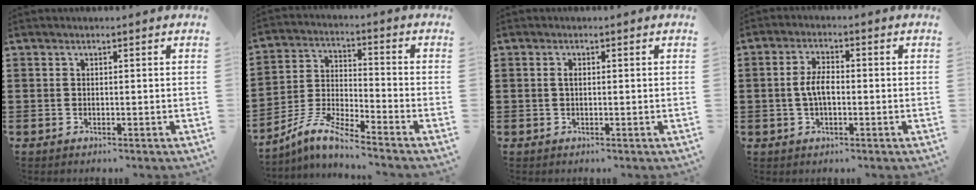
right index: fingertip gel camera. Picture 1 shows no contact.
{"total": 7.5, "force": [-6.7, 0.5, 3.4], "torque": [-0.096, -0.011, -0.141]}
{"total": 1.0, "force": [0.1, 0.4, 0.9], "torque": [-0.018, 0.001, 0.001]}
{"total": 4.4, "force": [-0.4, 2.0, 3.9], "torque": [-0.086, 0.000, -0.013]}